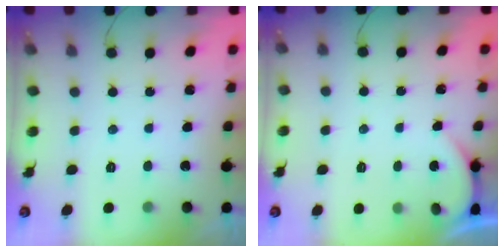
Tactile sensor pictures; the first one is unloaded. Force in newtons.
{"total": 1.6, "press": 1.6, "slide": 0.1}